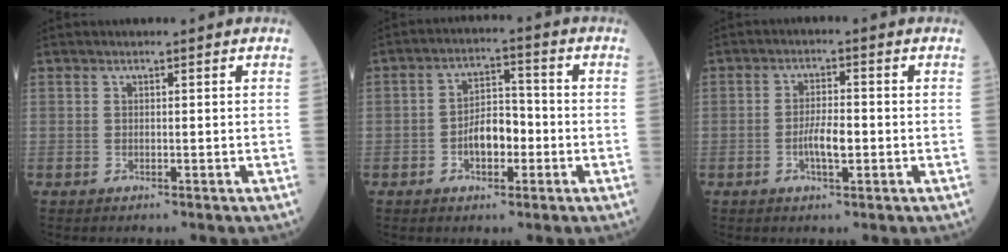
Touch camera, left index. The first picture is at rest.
{"total": 5.9, "force": [-2.0, 3.1, 4.6], "torque": [-0.085, 0.016, -0.037]}
{"total": 4.0, "force": [-1.2, 1.1, 3.6], "torque": [-0.070, 0.001, -0.023]}